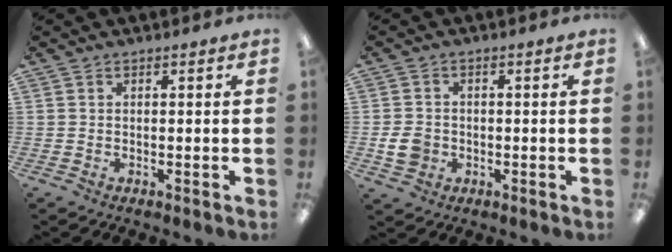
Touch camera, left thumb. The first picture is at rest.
{"total": 5.2, "force": [-1.0, 4.5, 2.5], "torque": [-0.039, -0.001, -0.020]}